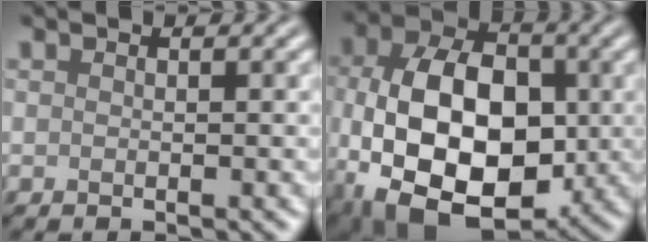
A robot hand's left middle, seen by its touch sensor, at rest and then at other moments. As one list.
[{"total": 14.0, "force": [-1.9, 9.0, 10.6], "torque": [-0.197, -0.010, -0.035]}]